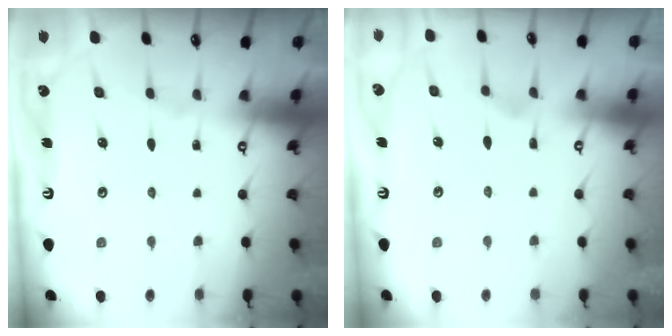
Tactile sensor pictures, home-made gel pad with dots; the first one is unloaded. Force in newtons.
{"total": 2.2, "press": 1.9, "slide": 1.1}